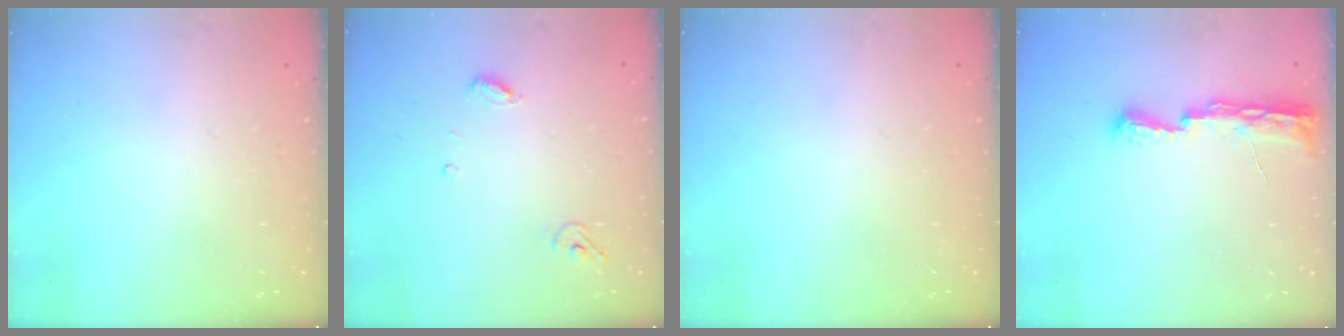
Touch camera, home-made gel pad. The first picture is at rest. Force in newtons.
{"total": 5.0, "press": 5.0, "slide": 0.4}
{"total": 0.0}
{"total": 10.2, "press": 8.9, "slide": 5.1}